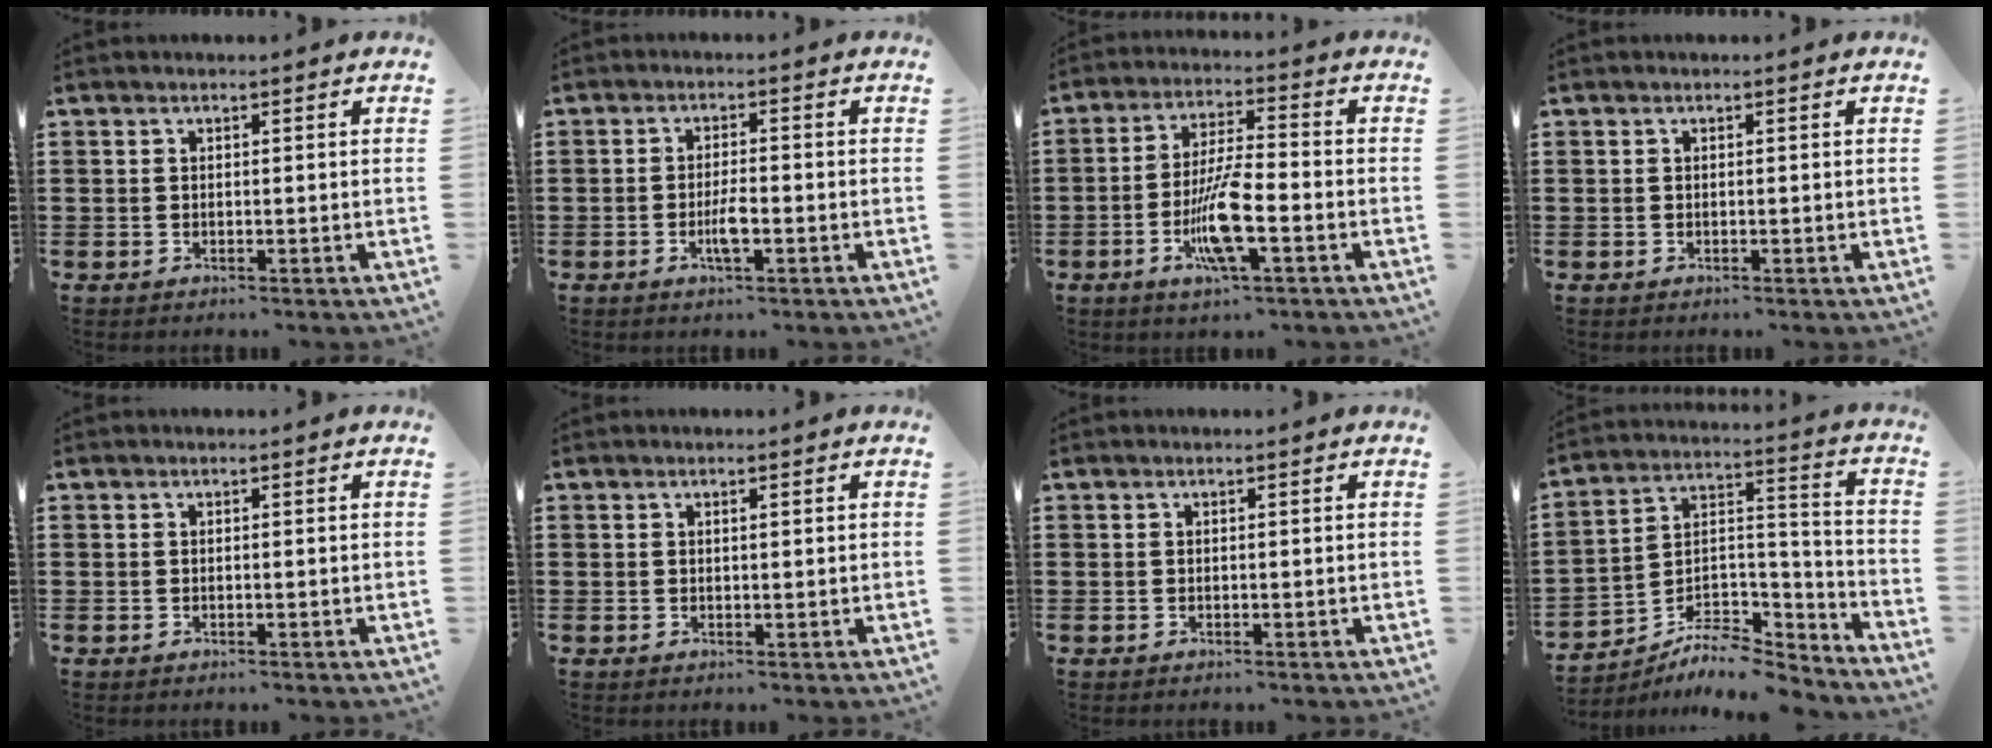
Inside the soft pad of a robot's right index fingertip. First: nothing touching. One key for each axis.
{"total": 3.3, "fx": -1.2, "fy": 0.7, "fz": 3.0, "tx": -0.068, "ty": -0.005, "tz": -0.026}
{"total": 8.8, "fx": -3.1, "fy": 1.7, "fz": 8.1, "tx": -0.171, "ty": -0.014, "tz": -0.061}
{"total": 0.0}
{"total": 0.0}
{"total": 0.6, "fx": 0.2, "fy": 0.1, "fz": 0.6, "tx": -0.012, "ty": 0.000, "tz": 0.005}
{"total": 0.0}
{"total": 7.8, "fx": -6.8, "fy": 2.9, "fz": 2.3, "tx": -0.036, "ty": 0.019, "tz": -0.131}